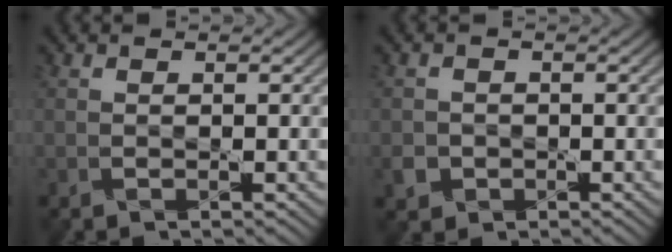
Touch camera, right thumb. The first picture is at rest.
{"total": 2.1, "force": [-0.8, 1.9, 0.4], "torque": [-0.015, -0.005, -0.015]}